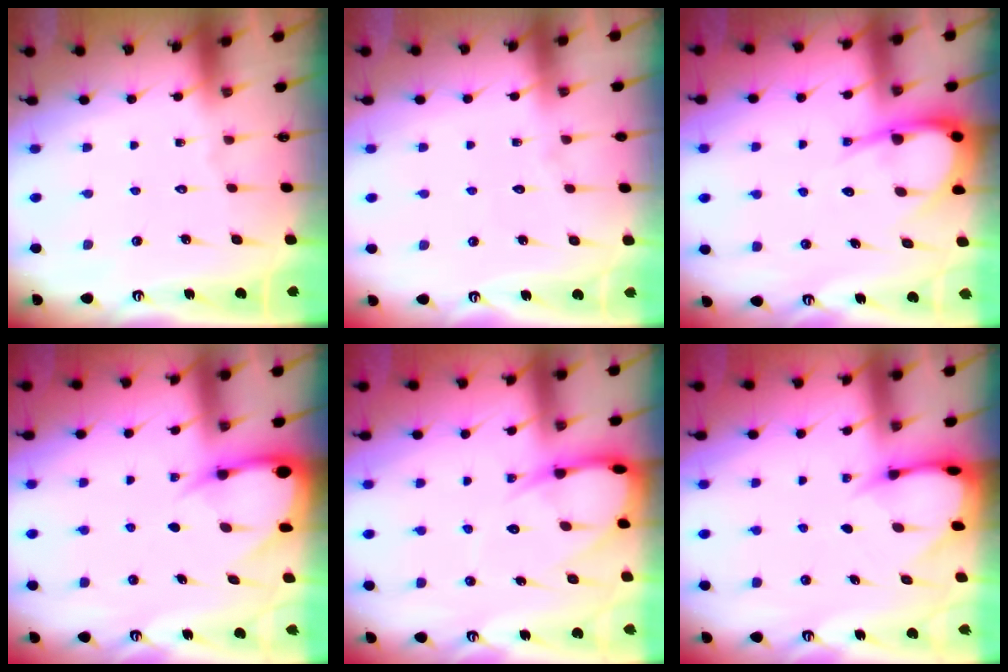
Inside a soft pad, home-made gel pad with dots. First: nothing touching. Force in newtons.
{"total": 3.0, "press": 3.0, "slide": 0.3}
{"total": 8.2, "press": 8.2, "slide": 0.8}
{"total": 5.5, "press": 5.5, "slide": 0.7}
{"total": 9.1, "press": 9.1, "slide": 0.9}
{"total": 4.2, "press": 4.1, "slide": 0.6}